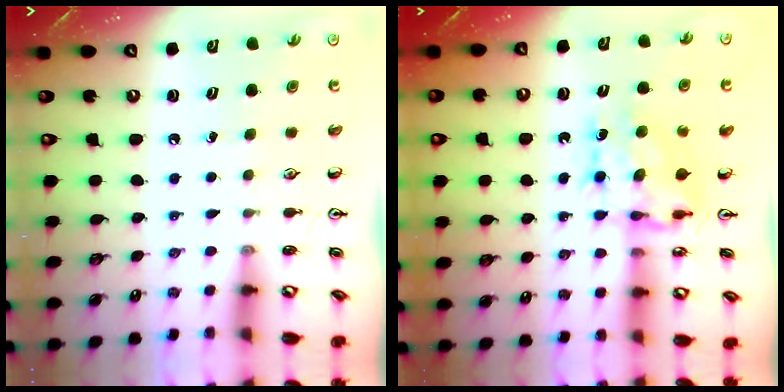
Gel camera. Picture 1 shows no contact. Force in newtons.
{"total": 8.1, "press": 8.1, "slide": 0.8}